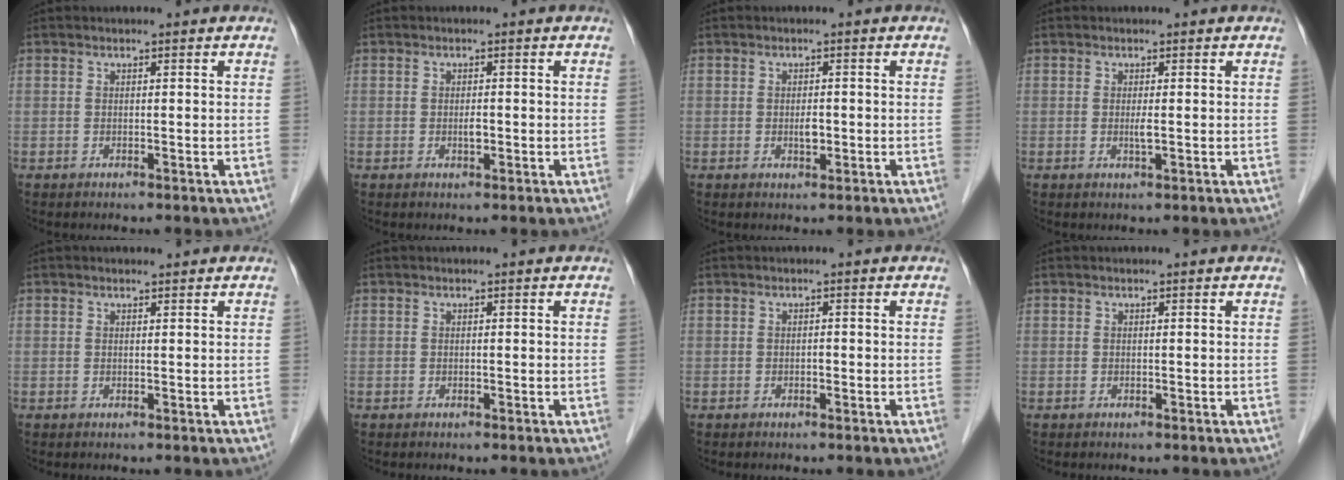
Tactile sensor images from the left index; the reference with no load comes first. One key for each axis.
{"total": 1.3, "fx": -0.9, "fy": 0.3, "fz": 0.9, "tx": -0.019, "ty": -0.006, "tz": -0.013}
{"total": 1.7, "fx": -0.9, "fy": 0.7, "fz": 1.3, "tx": -0.025, "ty": -0.006, "tz": -0.012}
{"total": 1.3, "fx": -0.7, "fy": -0.1, "fz": 1.0, "tx": -0.023, "ty": -0.009, "tz": -0.009}
{"total": 0.0}
{"total": 0.7, "fx": -0.7, "fy": -0.1, "fz": 0.0, "tx": -0.001, "ty": -0.006, "tz": -0.009}
{"total": 0.9, "fx": -0.8, "fy": 0.1, "fz": 0.2, "tx": -0.003, "ty": -0.004, "tz": -0.014}
{"total": 0.0}